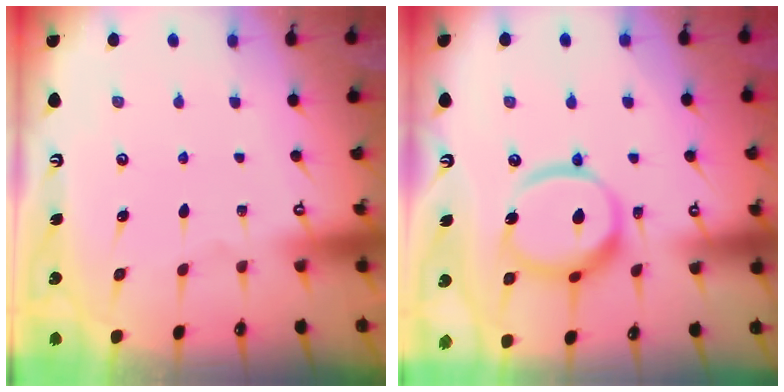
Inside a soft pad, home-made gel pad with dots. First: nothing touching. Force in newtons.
{"total": 15.4, "press": 15.3, "slide": 1.9}